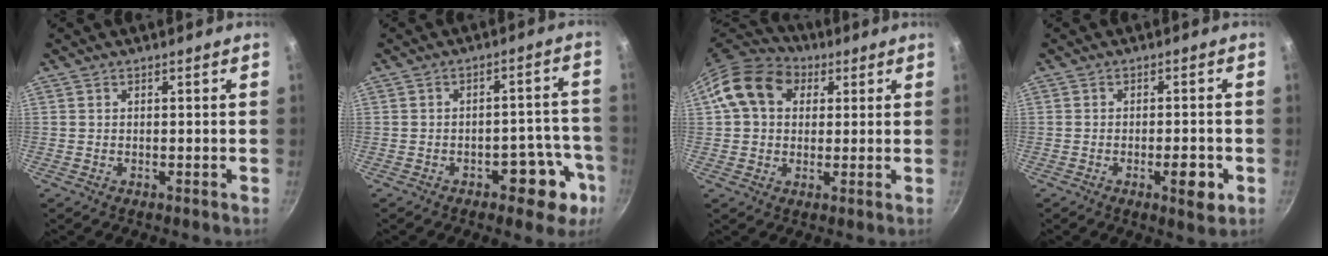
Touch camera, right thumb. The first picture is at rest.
{"total": 8.8, "force": [-4.2, 5.1, 5.8], "torque": [-0.024, 0.047, -0.044]}
{"total": 13.1, "force": [3.9, 10.2, 7.4], "torque": [-0.111, 0.019, 0.050]}
{"total": 5.3, "force": [-1.9, 1.8, 4.6], "torque": [-0.054, 0.008, -0.023]}